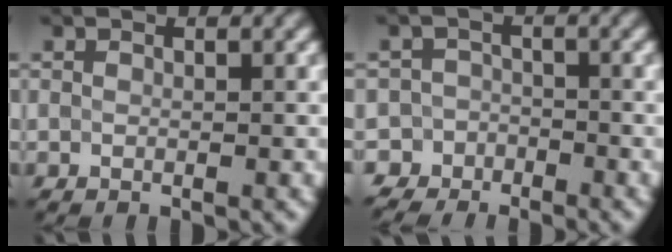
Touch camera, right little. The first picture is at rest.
{"total": 4.2, "force": [-3.4, 1.9, -1.5], "torque": [0.050, 0.002, -0.053]}